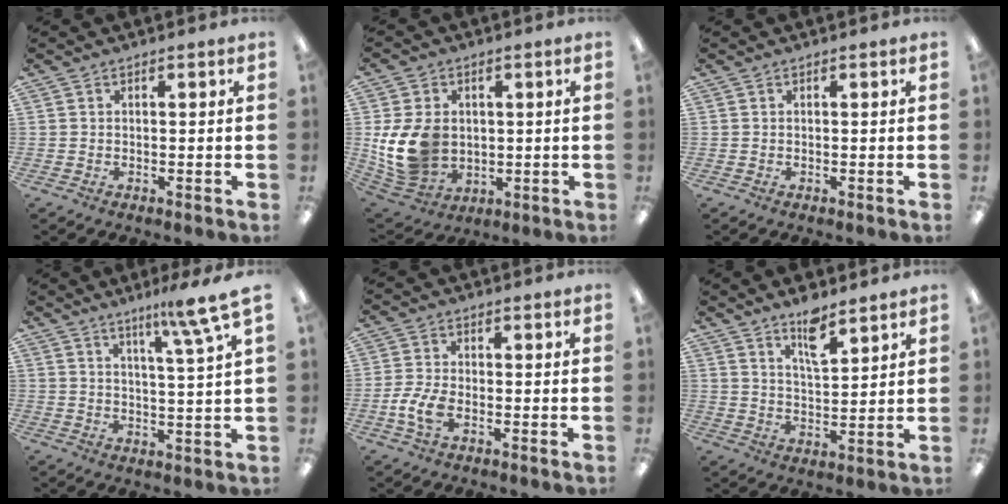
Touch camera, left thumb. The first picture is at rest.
{"total": 13.9, "force": [0.0, 11.1, 8.3], "torque": [-0.196, 0.000, 0.006]}
{"total": 0.0}
{"total": 9.0, "force": [6.3, -0.2, 6.5], "torque": [-0.102, -0.037, 0.097]}
{"total": 5.8, "force": [-2.0, 3.3, 4.2], "torque": [-0.094, 0.004, -0.038]}
{"total": 7.9, "force": [5.9, 2.8, 4.4], "torque": [-0.064, -0.036, 0.100]}